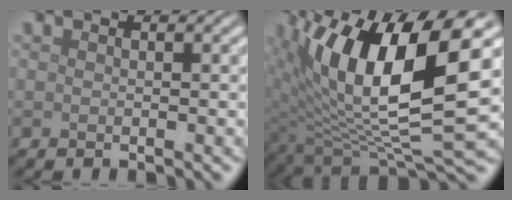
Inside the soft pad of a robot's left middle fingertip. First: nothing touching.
{"total": 13.5, "force": [4.0, 4.8, 12.0], "torque": [-0.219, -0.007, 0.076]}